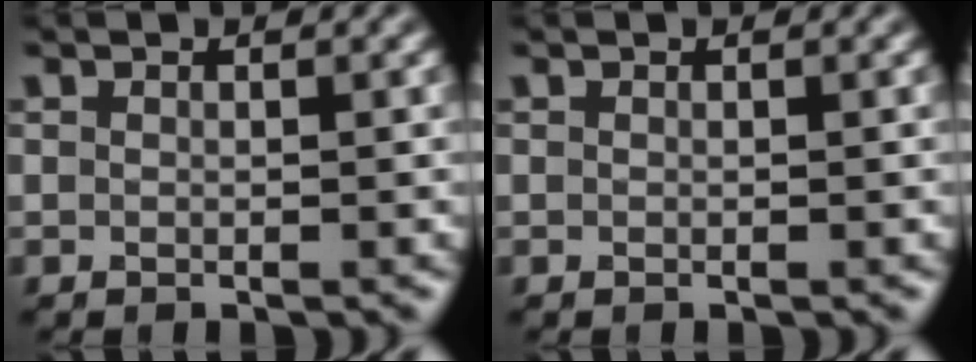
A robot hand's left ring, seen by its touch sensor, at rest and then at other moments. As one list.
[{"total": 0.0}]